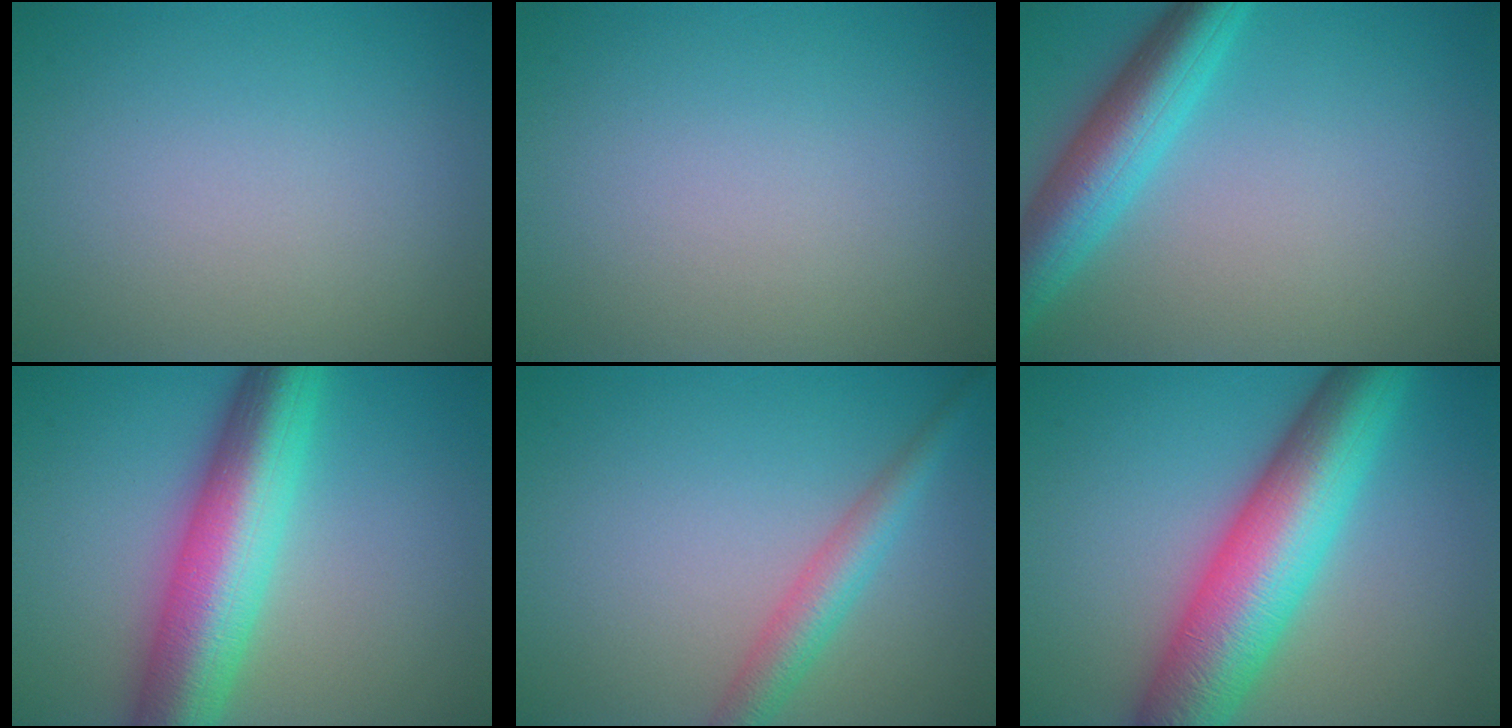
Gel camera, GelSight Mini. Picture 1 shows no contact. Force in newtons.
{"total": 0.0}
{"total": 6.1, "press": 6.1, "slide": 0.2}
{"total": 10.2, "press": 10.2, "slide": 0.5}
{"total": 3.3, "press": 3.3, "slide": 0.1}
{"total": 11.3, "press": 11.3, "slide": 0.2}